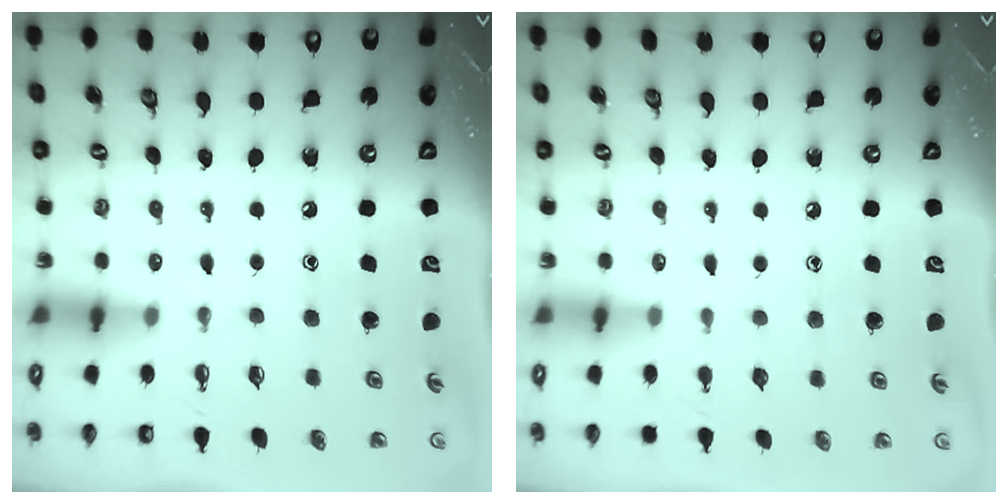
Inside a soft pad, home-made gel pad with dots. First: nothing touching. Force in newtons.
{"total": 3.8, "press": 3.7, "slide": 0.4}